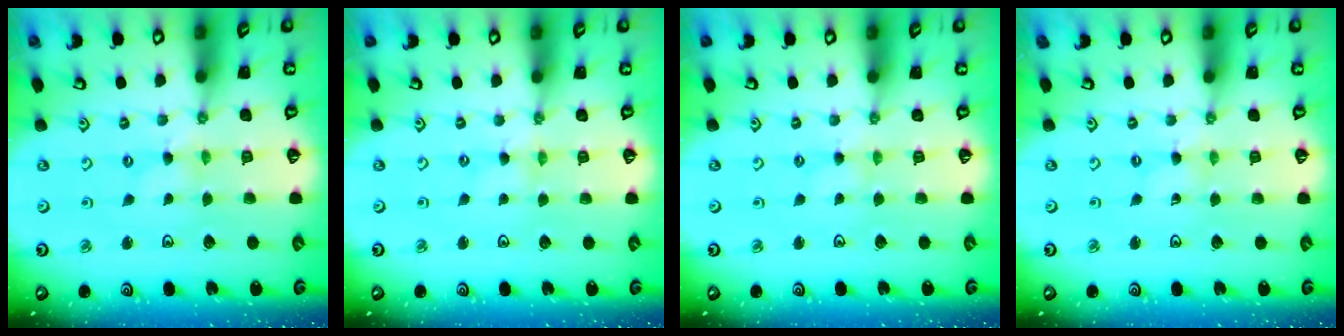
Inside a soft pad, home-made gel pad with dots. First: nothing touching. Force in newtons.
{"total": 0.0}
{"total": 1.1, "press": 1.1, "slide": 0.3}
{"total": 0.0}